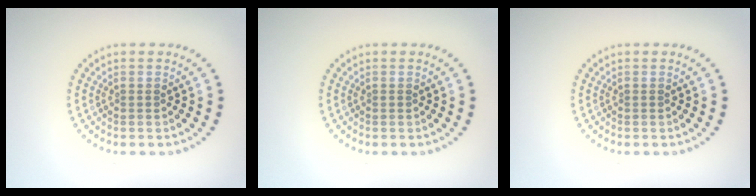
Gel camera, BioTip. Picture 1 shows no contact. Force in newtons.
{"total": 0.0}
{"total": 0.0}